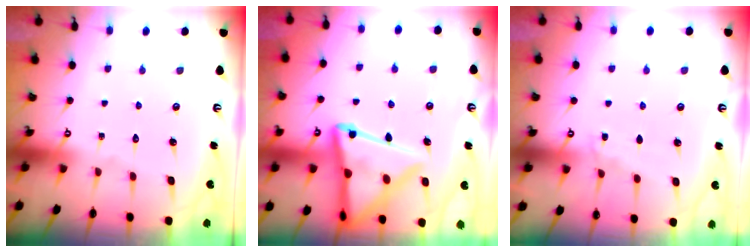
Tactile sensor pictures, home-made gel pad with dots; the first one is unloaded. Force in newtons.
{"total": 17.8, "press": 17.8, "slide": 1.6}
{"total": 3.7, "press": 3.7, "slide": 0.5}